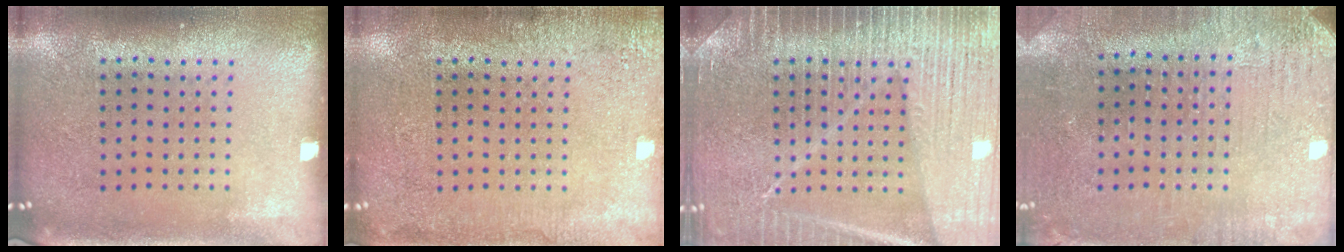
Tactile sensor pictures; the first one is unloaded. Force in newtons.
{"total": 2.8, "press": 2.8, "slide": 0.3}
{"total": 6.7, "press": 6.7, "slide": 1.0}
{"total": 3.0, "press": 2.8, "slide": 1.2}